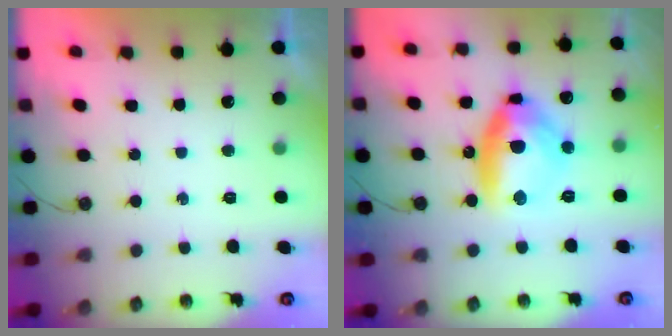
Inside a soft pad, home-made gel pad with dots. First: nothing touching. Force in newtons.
{"total": 14.4, "press": 14.2, "slide": 2.4}